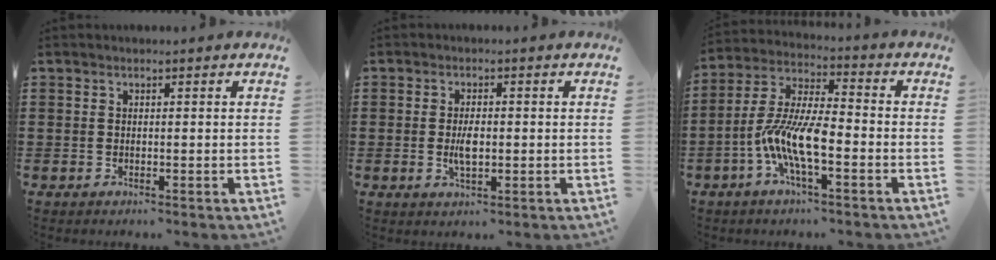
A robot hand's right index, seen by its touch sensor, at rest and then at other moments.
{"total": 3.6, "force": [-0.3, 1.5, 3.2], "torque": [-0.067, -0.001, -0.008]}
{"total": 9.8, "force": [-3.5, 2.8, 8.8], "torque": [-0.209, -0.013, -0.074]}